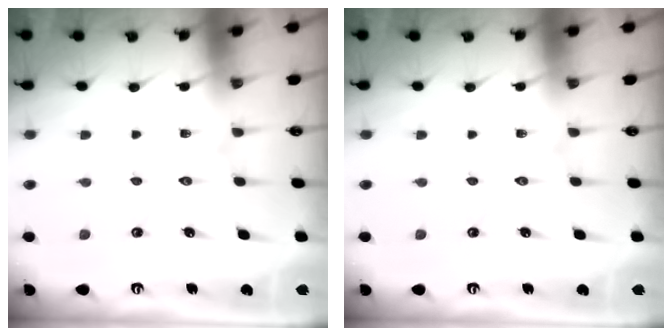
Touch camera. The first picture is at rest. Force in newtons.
{"total": 0.0}